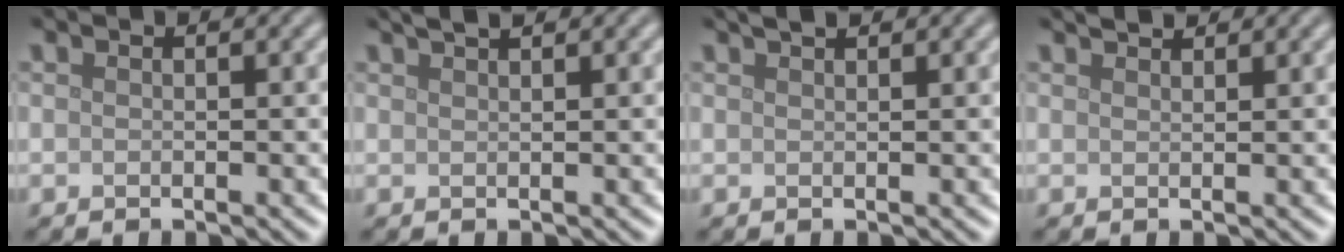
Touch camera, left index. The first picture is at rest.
{"total": 1.5, "force": [1.2, 0.3, 0.8], "torque": [-0.005, 0.002, 0.015]}
{"total": 1.1, "force": [0.9, 0.2, 0.5], "torque": [-0.006, 0.002, 0.015]}
{"total": 1.4, "force": [1.3, 0.2, 0.3], "torque": [-0.007, 0.001, 0.020]}